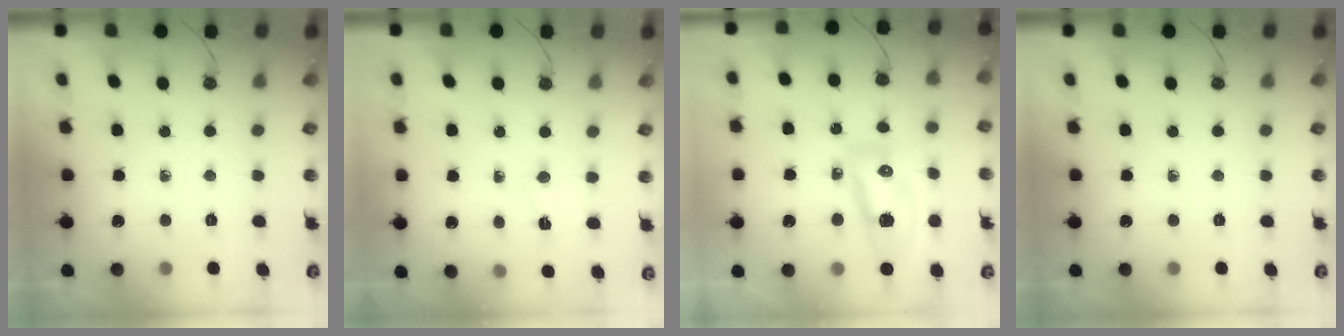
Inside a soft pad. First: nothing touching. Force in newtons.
{"total": 3.2, "press": 2.9, "slide": 1.4}
{"total": 9.9, "press": 9.8, "slide": 1.3}
{"total": 0.0}